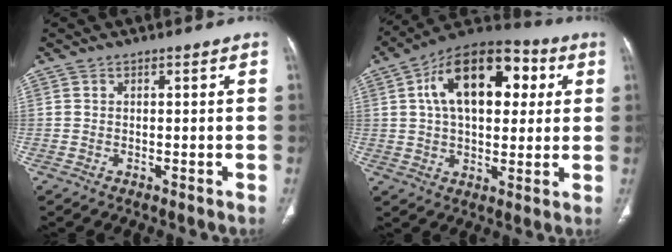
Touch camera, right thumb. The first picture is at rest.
{"total": 20.0, "force": [5.2, 11.3, 15.7], "torque": [-0.217, 0.014, 0.072]}